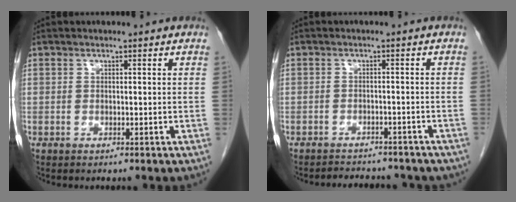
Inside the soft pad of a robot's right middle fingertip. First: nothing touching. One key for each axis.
{"total": 9.3, "fx": -8.3, "fy": 3.4, "fz": 2.6, "tx": -0.039, "ty": 0.006, "tz": -0.088}